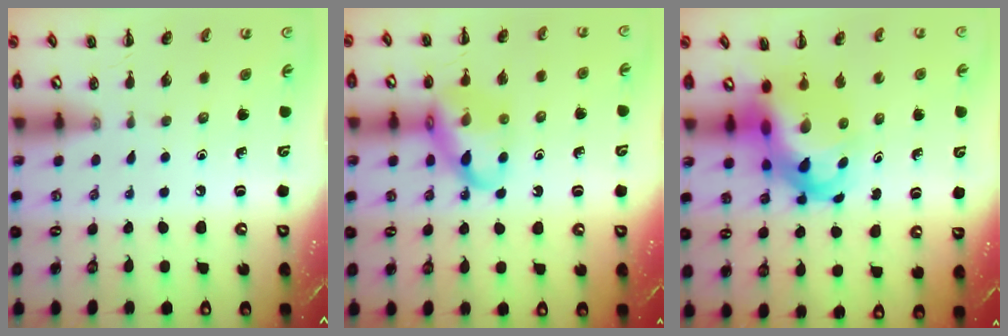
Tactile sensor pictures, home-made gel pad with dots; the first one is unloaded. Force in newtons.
{"total": 16.0, "press": 15.7, "slide": 2.8}
{"total": 11.8, "press": 11.4, "slide": 3.2}